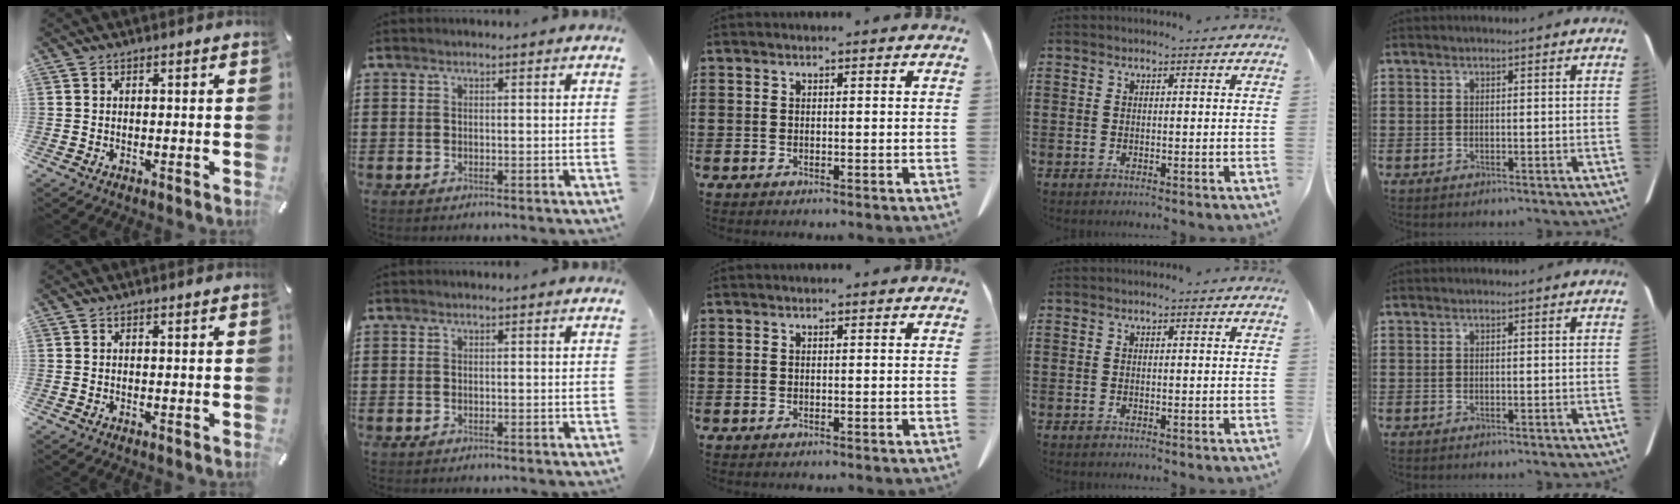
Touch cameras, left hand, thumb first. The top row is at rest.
{}